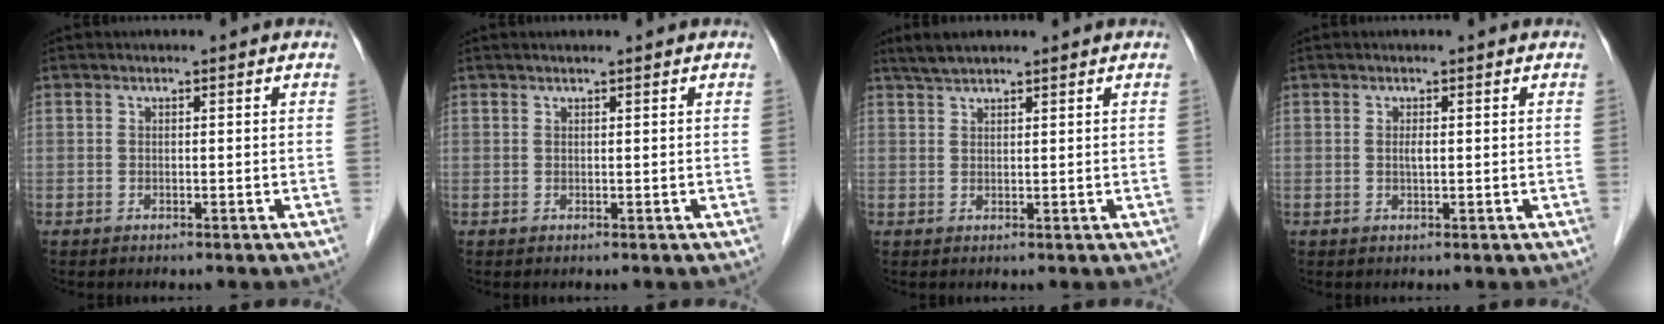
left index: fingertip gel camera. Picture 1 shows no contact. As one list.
[{"total": 0.6, "force": [0.6, -0.1, 0.3], "torque": [-0.008, 0.006, 0.014]}, {"total": 2.9, "force": [2.5, 0.4, 1.3], "torque": [-0.031, 0.014, 0.050]}, {"total": 0.9, "force": [0.1, 0.1, 0.9], "torque": [-0.019, -0.001, 0.003]}]